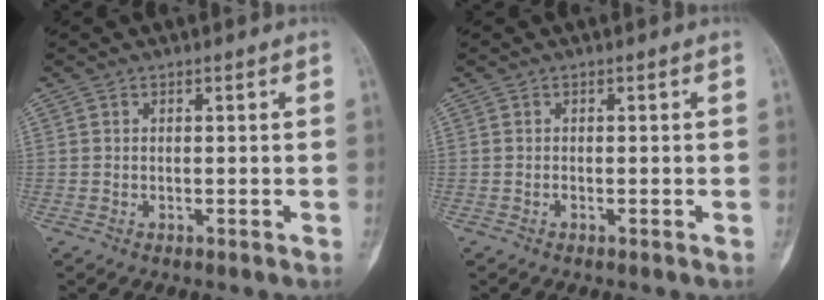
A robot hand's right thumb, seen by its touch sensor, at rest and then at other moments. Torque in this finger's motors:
{"motor_torque": [-0.34, -0.49, -0.12, 0.03, -0.03]}